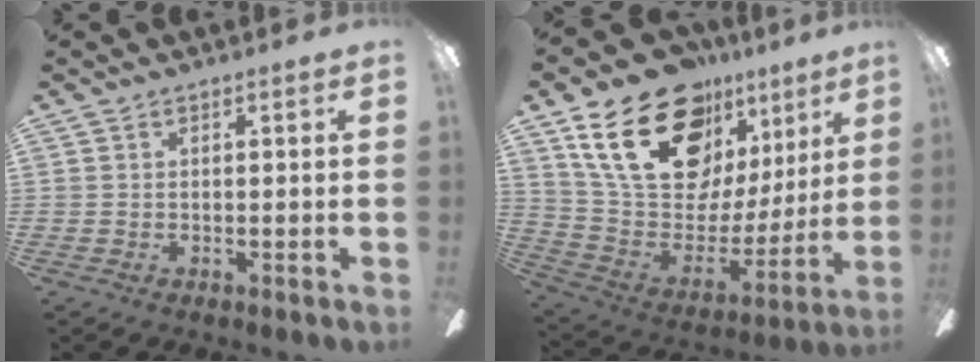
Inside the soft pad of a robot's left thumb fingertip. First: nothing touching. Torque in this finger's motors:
{"motor_torque": [1.14, 1.35, 1.40, -1.37, 0.49]}